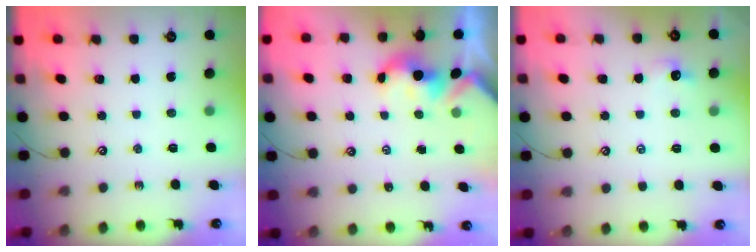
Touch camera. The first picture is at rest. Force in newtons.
{"total": 1.8, "press": 1.8, "slide": 0.2}
{"total": 1.3, "press": 1.1, "slide": 0.6}